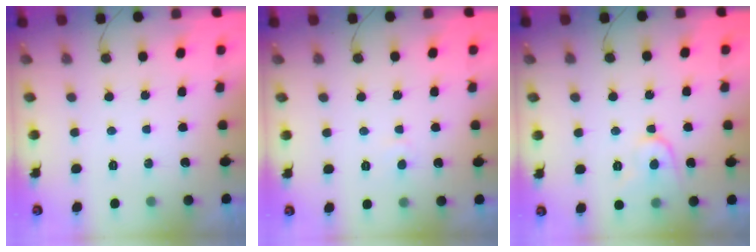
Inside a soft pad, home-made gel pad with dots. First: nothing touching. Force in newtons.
{"total": 3.9, "press": 3.9, "slide": 0.3}
{"total": 7.7, "press": 7.7, "slide": 0.7}